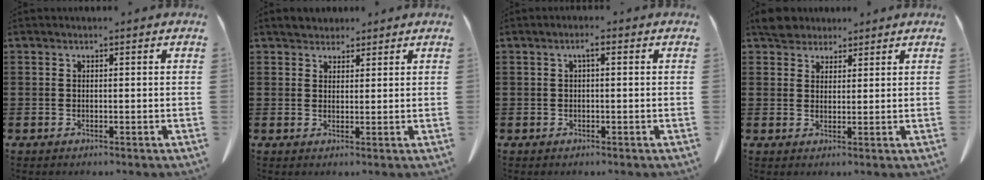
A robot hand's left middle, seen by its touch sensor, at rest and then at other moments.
{"total": 2.3, "force": [2.1, 0.8, -0.1], "torque": [0.004, 0.000, 0.040]}
{"total": 1.7, "force": [-0.1, 0.4, 1.6], "torque": [-0.031, 0.003, -0.003]}
{"total": 4.1, "force": [3.6, 1.8, 0.9], "torque": [-0.023, 0.001, 0.069]}